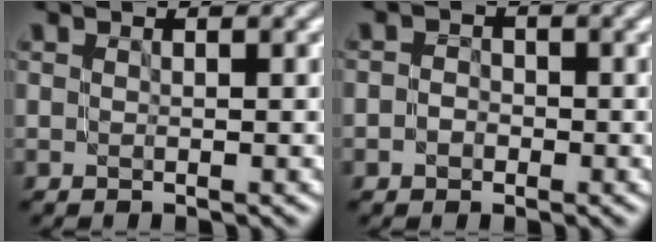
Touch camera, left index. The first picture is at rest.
{"total": 1.4, "force": [-0.5, 1.2, 0.6], "torque": [-0.001, 0.002, -0.016]}